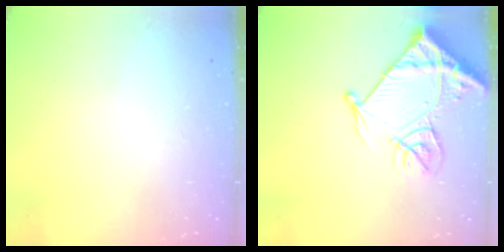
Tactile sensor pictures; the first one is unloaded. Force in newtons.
{"total": 13.7, "press": 13.6, "slide": 1.6}